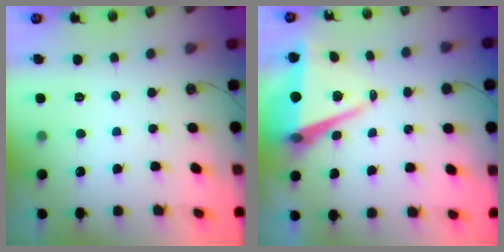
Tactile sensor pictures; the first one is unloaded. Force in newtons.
{"total": 8.5, "press": 7.4, "slide": 4.2}